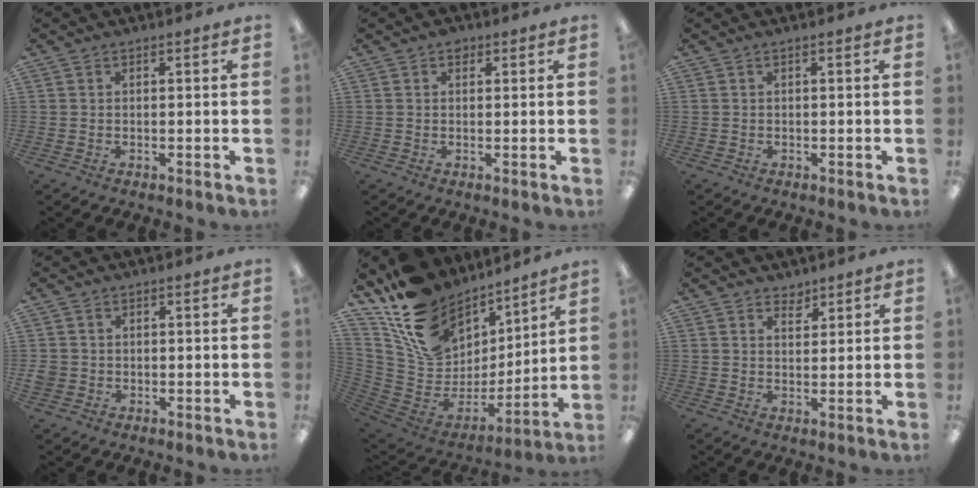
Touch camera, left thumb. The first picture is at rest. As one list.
[{"total": 1.7, "force": [0.9, 1.2, 0.7], "torque": [-0.007, -0.001, 0.015]}, {"total": 0.0}, {"total": 2.4, "force": [-0.2, 2.4, 0.6], "torque": [-0.010, 0.002, -0.004]}, {"total": 18.2, "force": [11.8, 12.6, 6.0], "torque": [-0.115, -0.087, 0.236]}, {"total": 2.9, "force": [2.5, 1.5, 0.2], "torque": [0.008, -0.018, 0.045]}]